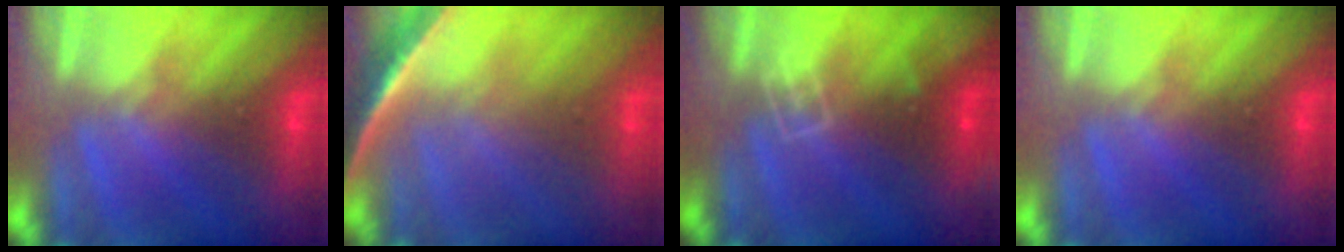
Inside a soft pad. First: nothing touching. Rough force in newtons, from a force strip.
{"total": 1.7}
{"total": 2.9}
{"total": 0.0}